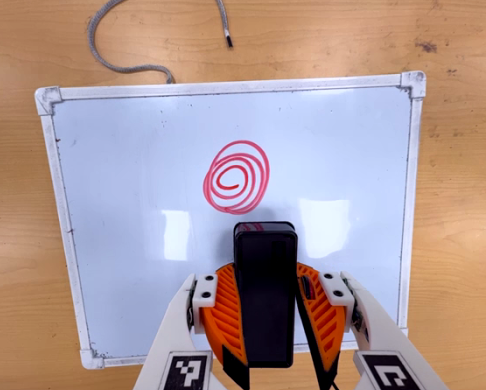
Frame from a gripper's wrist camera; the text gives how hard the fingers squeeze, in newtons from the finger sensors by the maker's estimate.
{"total": 10.4, "left": 8.9, "right": 11.9}